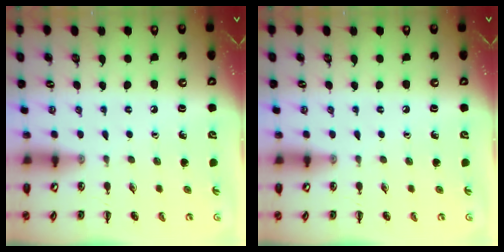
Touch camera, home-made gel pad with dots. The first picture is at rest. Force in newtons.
{"total": 0.0}